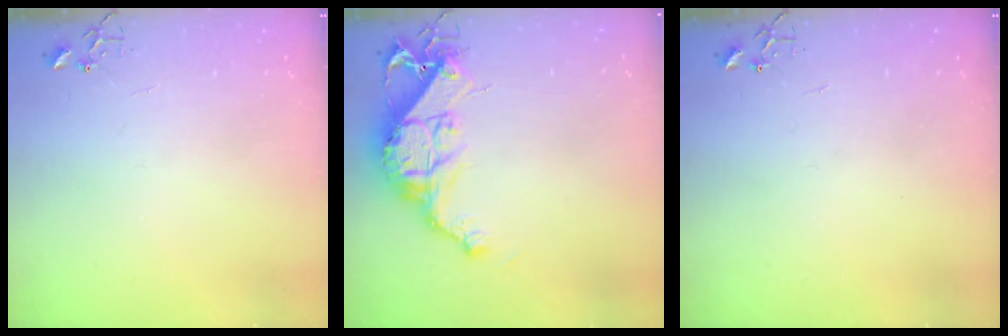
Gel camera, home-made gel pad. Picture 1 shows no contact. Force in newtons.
{"total": 14.9, "press": 14.8, "slide": 1.0}
{"total": 0.0}